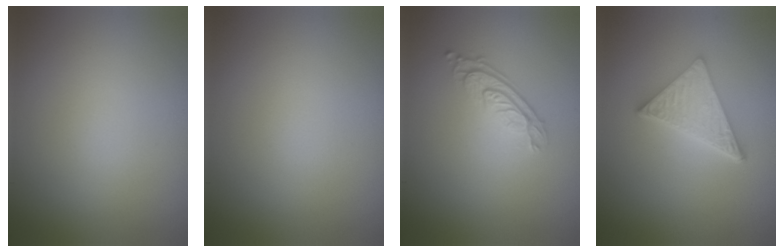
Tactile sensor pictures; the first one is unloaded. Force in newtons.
{"total": 0.0}
{"total": 3.0, "press": 2.2, "slide": 2.0}
{"total": 5.0, "press": 3.6, "slide": 3.5}